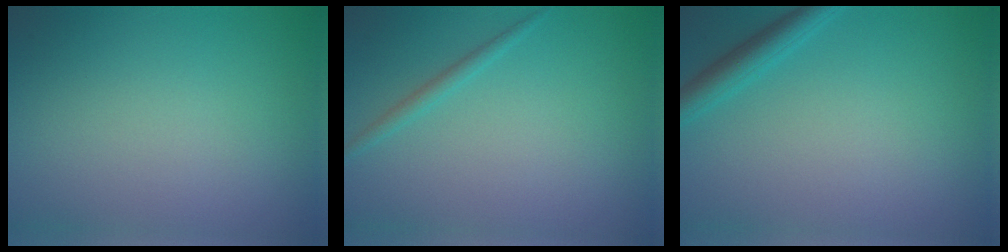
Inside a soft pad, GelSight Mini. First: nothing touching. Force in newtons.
{"total": 1.0, "press": 1.0, "slide": 0.1}
{"total": 2.5, "press": 2.4, "slide": 0.1}